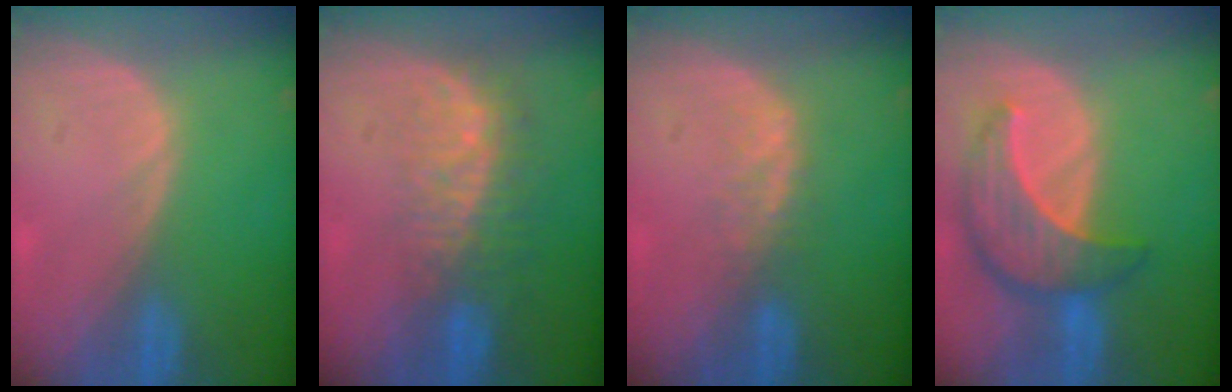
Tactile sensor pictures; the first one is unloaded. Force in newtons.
{"total": 8.3, "press": 7.3, "slide": 3.9}
{"total": 2.3, "press": 2.3, "slide": 0.5}
{"total": 8.6, "press": 7.8, "slide": 3.7}